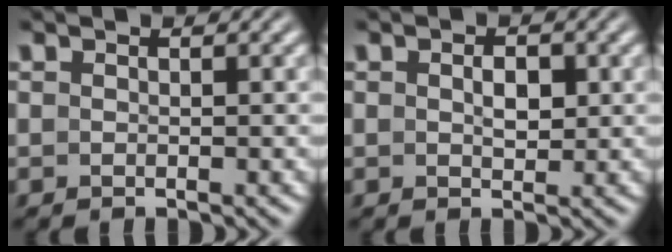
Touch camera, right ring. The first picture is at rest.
{"total": 1.5, "force": [0.1, 0.8, 1.3], "torque": [-0.022, -0.010, 0.009]}